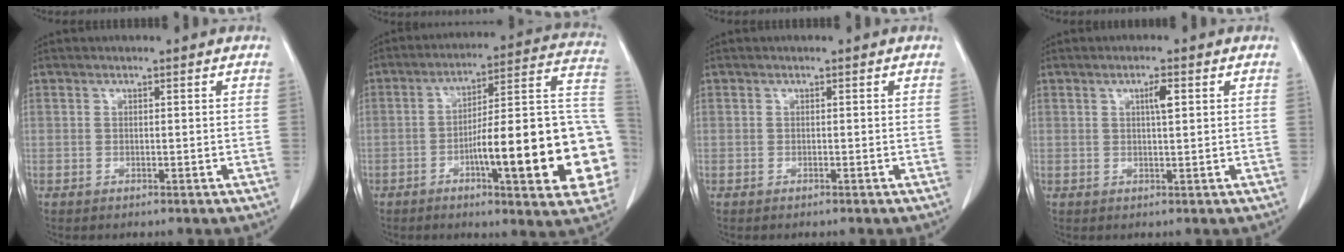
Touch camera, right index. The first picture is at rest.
{"total": 23.5, "force": [-5.8, 3.5, 22.4], "torque": [-0.225, 0.026, -0.075]}
{"total": 0.0}
{"total": 2.2, "force": [0.8, 0.3, 2.1], "torque": [-0.037, 0.002, 0.013]}